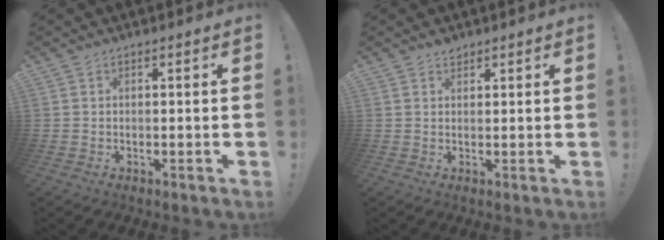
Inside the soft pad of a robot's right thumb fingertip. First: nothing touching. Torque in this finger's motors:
{"motor_torque": [-0.16, 0.18, 0.02, 0.26, 0.00]}